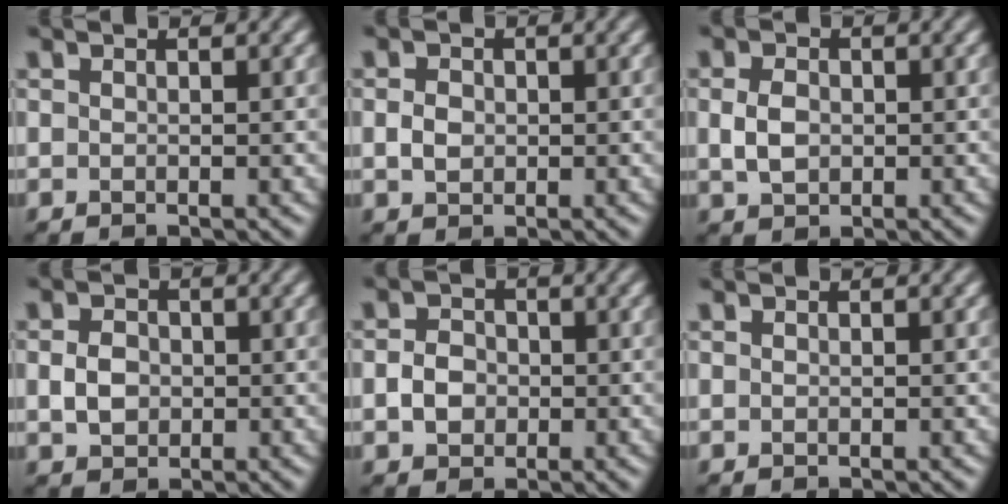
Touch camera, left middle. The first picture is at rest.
{"total": 1.7, "force": [0.0, 1.4, 1.0], "torque": [-0.021, -0.001, -0.003]}
{"total": 2.6, "force": [0.1, 1.9, 1.7], "torque": [-0.039, 0.000, 0.000]}
{"total": 2.5, "force": [-0.1, 2.1, 1.5], "torque": [-0.031, 0.000, -0.005]}
{"total": 2.5, "force": [-0.4, 2.1, 1.3], "torque": [-0.022, 0.002, -0.013]}
{"total": 0.0}